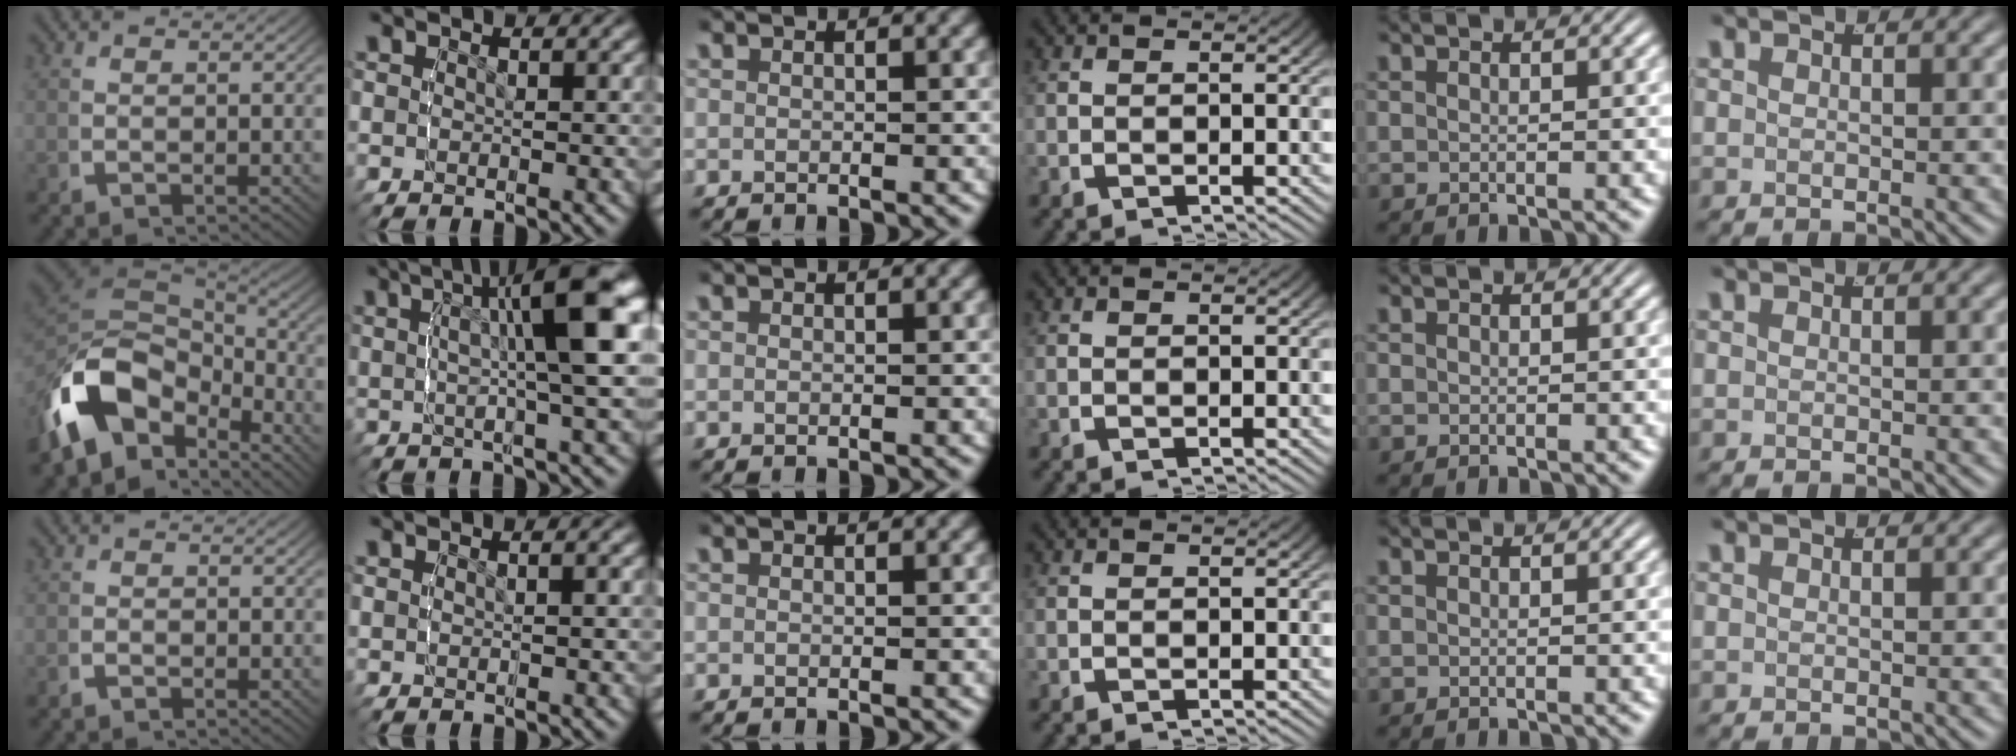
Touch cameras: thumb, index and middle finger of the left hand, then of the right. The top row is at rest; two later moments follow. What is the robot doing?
{"motion": "lift_and_place", "object": "markers"}